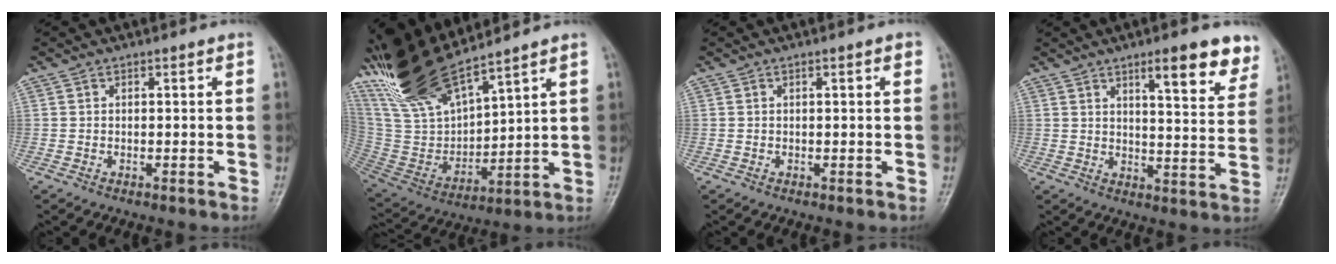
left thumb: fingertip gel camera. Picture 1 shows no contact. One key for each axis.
{"total": 17.6, "fx": 14.8, "fy": 3.7, "fz": 8.6, "tx": -0.155, "ty": -0.070, "tz": 0.310}
{"total": 1.3, "fx": 0.5, "fy": 0.2, "fz": 1.2, "tx": -0.020, "ty": 0.002, "tz": 0.005}
{"total": 11.6, "fx": 7.4, "fy": 2.8, "fz": 8.4, "tx": -0.083, "ty": -0.042, "tz": 0.102}